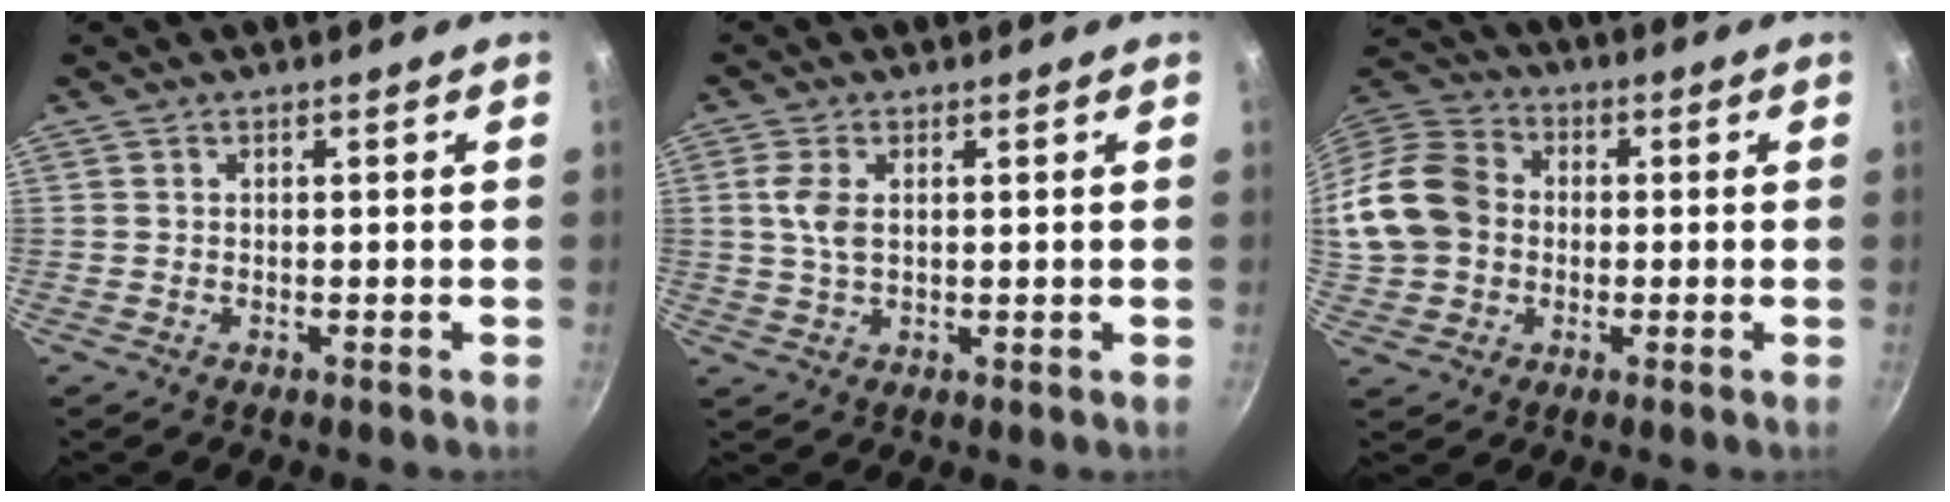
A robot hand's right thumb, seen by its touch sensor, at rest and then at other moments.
{"total": 4.6, "force": [1.1, 2.5, 3.7], "torque": [-0.078, 0.004, 0.022]}
{"total": 15.9, "force": [-0.3, 13.1, 9.1], "torque": [-0.162, 0.032, -0.016]}